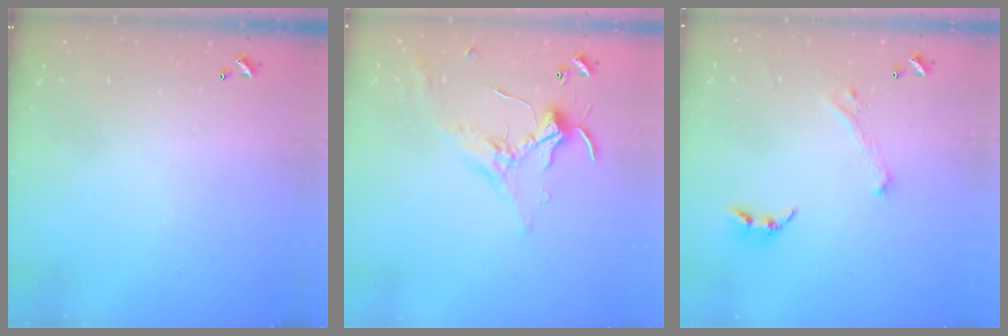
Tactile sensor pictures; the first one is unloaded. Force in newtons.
{"total": 0.8, "press": 0.7, "slide": 0.4}
{"total": 2.9, "press": 2.8, "slide": 0.8}